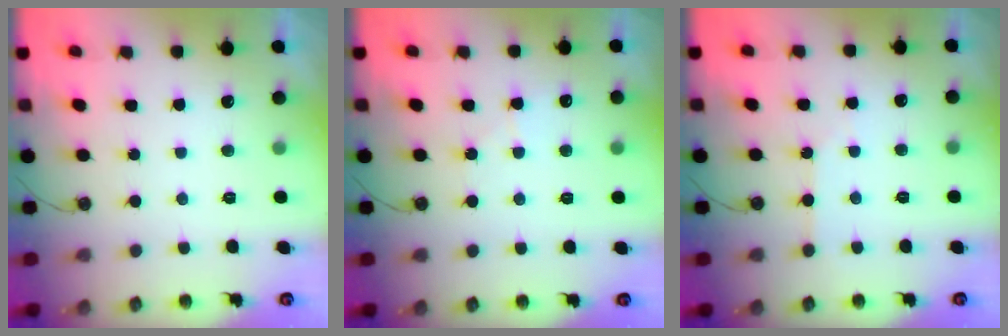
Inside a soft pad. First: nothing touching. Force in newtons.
{"total": 5.6, "press": 5.6, "slide": 0.7}
{"total": 2.6, "press": 2.6, "slide": 0.5}